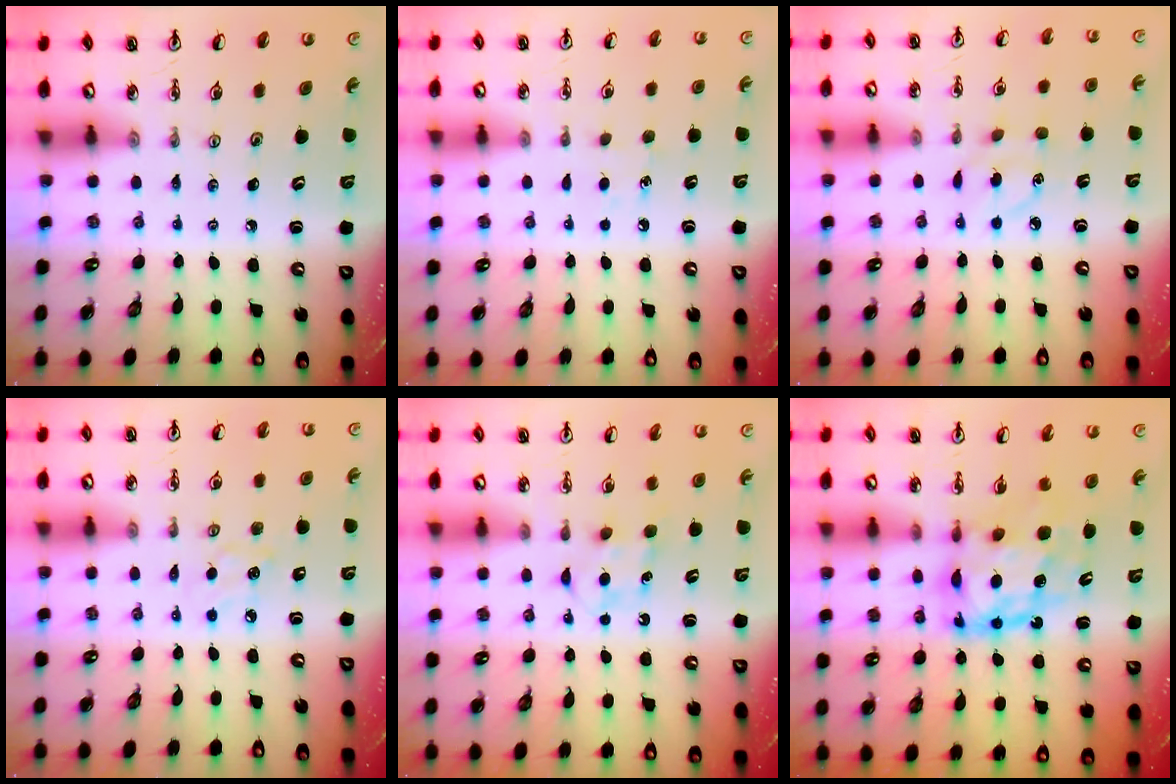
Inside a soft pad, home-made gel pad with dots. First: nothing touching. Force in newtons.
{"total": 5.2, "press": 5.1, "slide": 0.7}
{"total": 5.7, "press": 5.7, "slide": 0.7}
{"total": 5.9, "press": 5.8, "slide": 0.7}
{"total": 5.0, "press": 5.0, "slide": 0.6}
{"total": 11.3, "press": 11.3, "slide": 1.2}